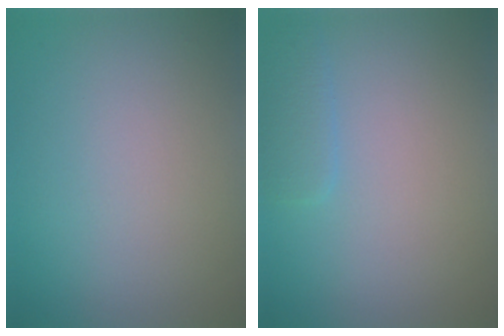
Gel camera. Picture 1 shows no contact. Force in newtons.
{"total": 1.6, "press": 1.6, "slide": 0.0}